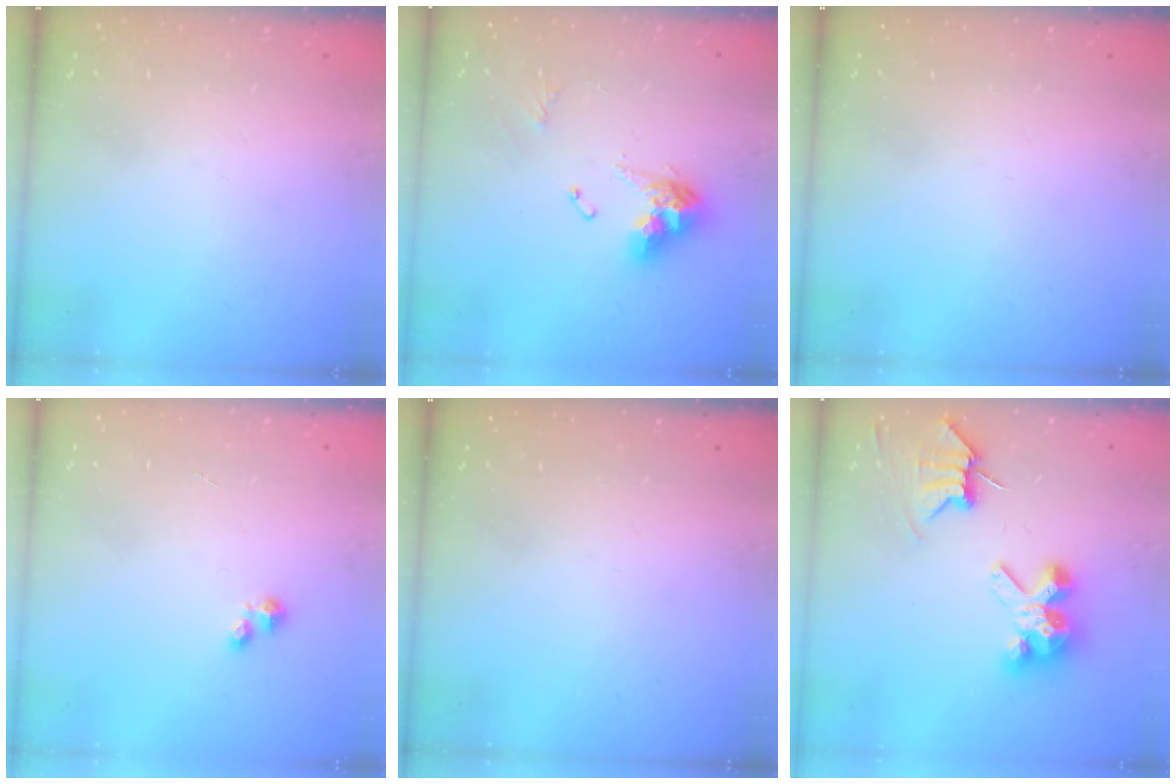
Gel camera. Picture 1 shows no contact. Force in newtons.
{"total": 11.0, "press": 10.9, "slide": 1.3}
{"total": 0.0}
{"total": 1.9, "press": 1.8, "slide": 0.2}
{"total": 0.0}
{"total": 7.1, "press": 7.1, "slide": 0.7}